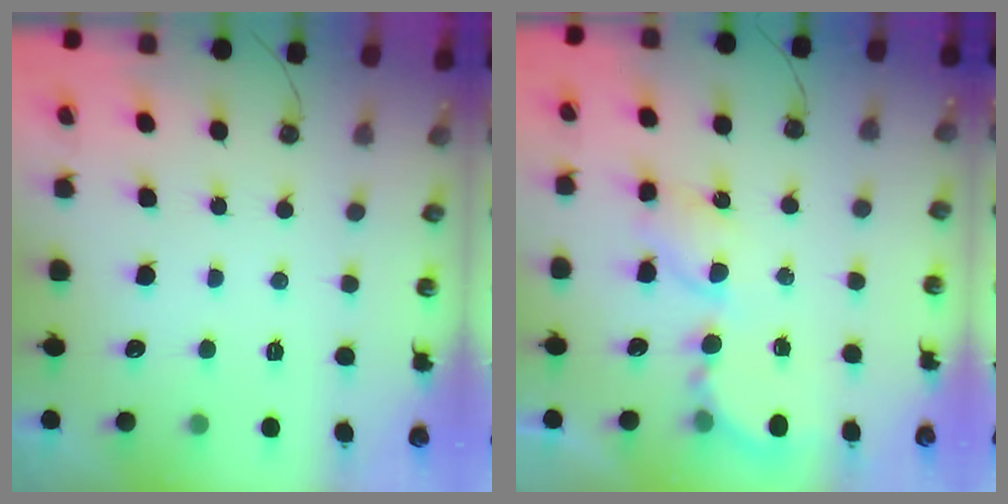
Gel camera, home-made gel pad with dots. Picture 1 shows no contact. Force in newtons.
{"total": 6.4, "press": 6.3, "slide": 0.6}